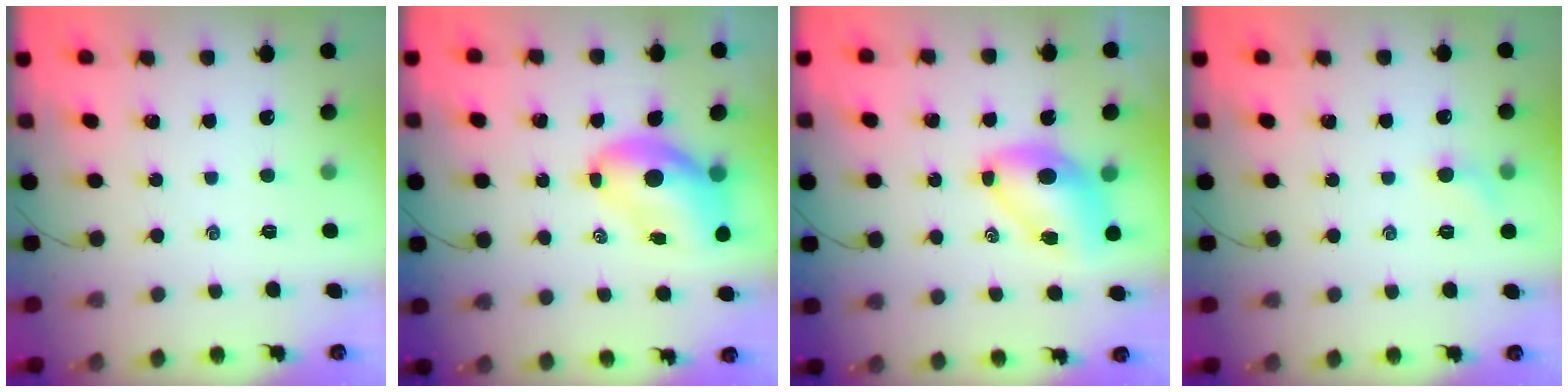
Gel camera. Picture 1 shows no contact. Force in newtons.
{"total": 9.0, "press": 8.7, "slide": 2.2}
{"total": 8.7, "press": 8.4, "slide": 2.2}
{"total": 5.2, "press": 4.9, "slide": 1.8}